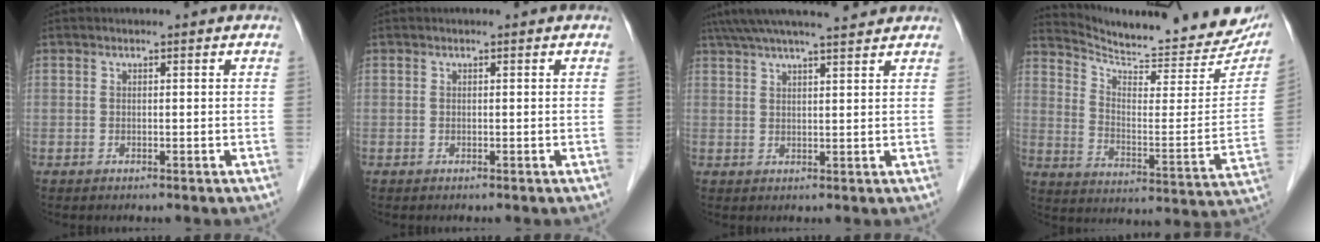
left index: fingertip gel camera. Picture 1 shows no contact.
{"total": 0.0}
{"total": 12.7, "force": [11.2, 0.8, 5.8], "torque": [-0.104, 0.036, 0.166]}
{"total": 23.8, "force": [21.8, 4.0, 8.4], "torque": [-0.135, -0.078, 0.287]}